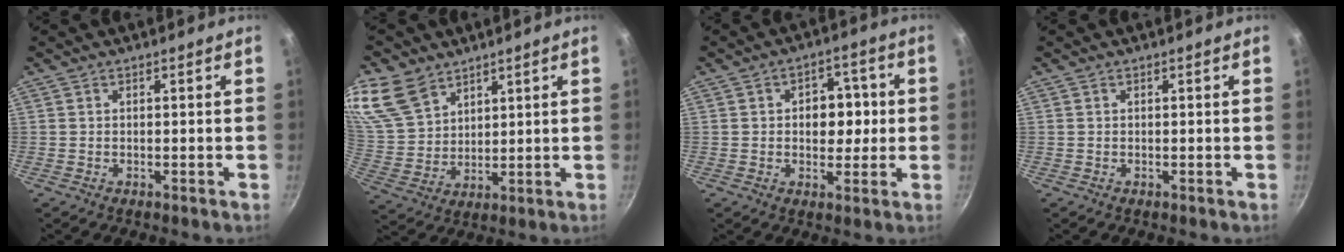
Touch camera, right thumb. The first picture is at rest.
{"total": 15.4, "force": [10.0, 10.1, 6.1], "torque": [-0.124, -0.018, 0.210]}
{"total": 7.7, "force": [0.5, 5.6, 5.3], "torque": [-0.025, 0.007, 0.002]}
{"total": 0.0}